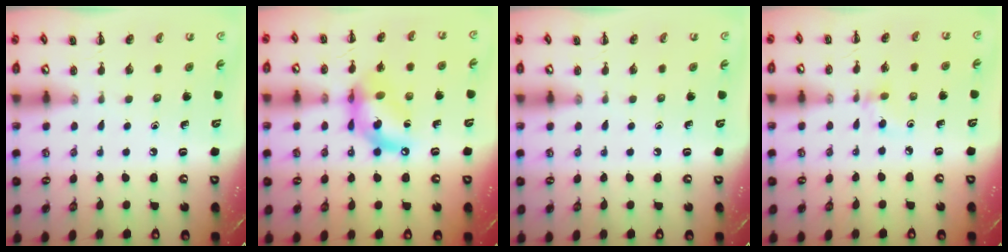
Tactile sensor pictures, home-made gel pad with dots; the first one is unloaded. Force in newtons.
{"total": 12.0, "press": 11.5, "slide": 3.2}
{"total": 0.0}
{"total": 4.0, "press": 3.7, "slide": 1.4}